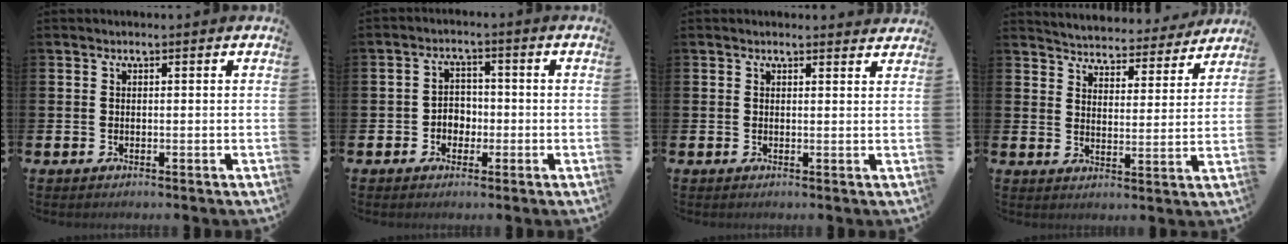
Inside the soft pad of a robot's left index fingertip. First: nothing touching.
{"total": 3.0, "force": [-1.1, 2.5, 1.2], "torque": [-0.022, 0.006, -0.027]}
{"total": 1.2, "force": [1.2, 0.2, 0.1], "torque": [0.006, -0.004, 0.021]}
{"total": 4.7, "force": [4.7, 0.6, -0.1], "torque": [-0.018, -0.042, 0.077]}